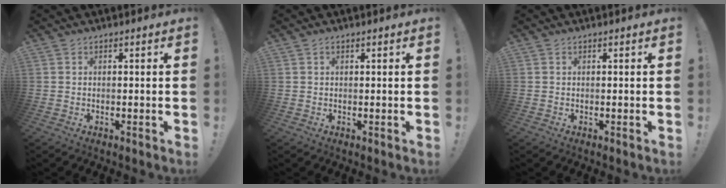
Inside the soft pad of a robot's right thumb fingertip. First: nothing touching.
{"total": 0.5, "force": [0.3, 0.2, 0.3], "torque": [-0.007, 0.001, 0.006]}
{"total": 0.0}